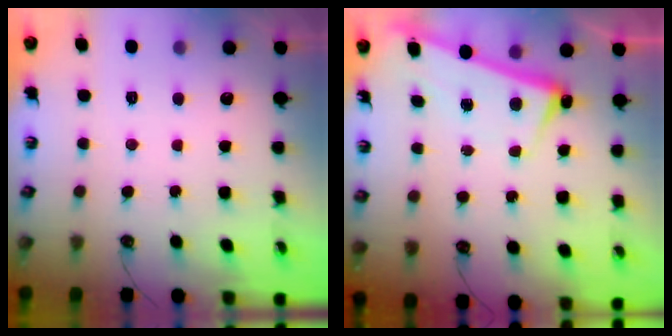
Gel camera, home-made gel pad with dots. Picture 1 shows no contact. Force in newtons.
{"total": 2.7, "press": 2.7, "slide": 0.6}